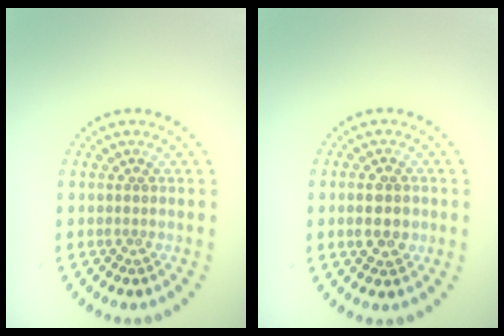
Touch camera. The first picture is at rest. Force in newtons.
{"total": 3.0, "press": 3.0, "slide": 0.1}